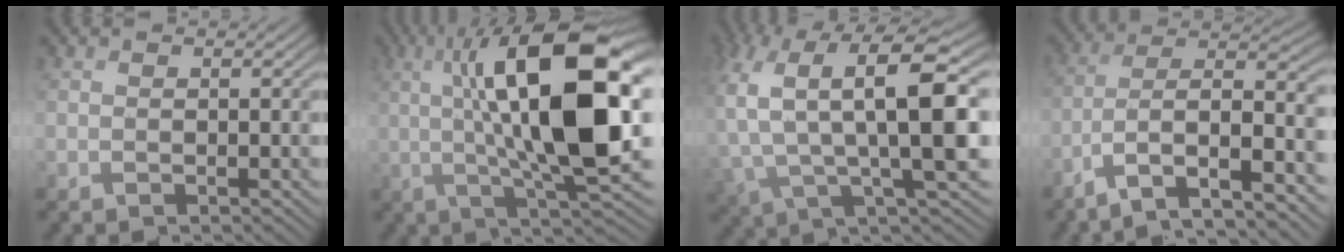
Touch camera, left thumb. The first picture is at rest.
{"total": 17.2, "force": [2.2, 4.9, 16.3], "torque": [-0.267, 0.007, 0.036]}
{"total": 13.9, "force": [-0.5, 5.2, 12.8], "torque": [-0.269, -0.009, -0.004]}
{"total": 11.2, "force": [-5.3, 3.7, 9.1], "torque": [-0.171, -0.003, -0.097]}